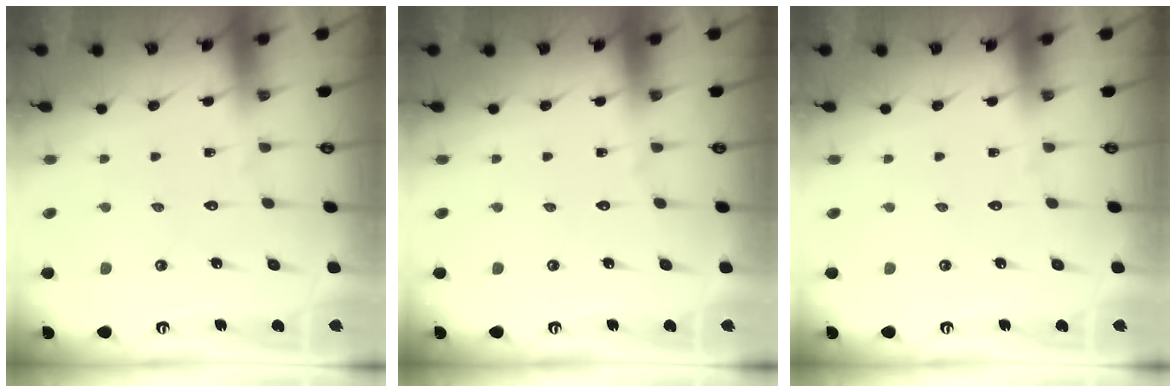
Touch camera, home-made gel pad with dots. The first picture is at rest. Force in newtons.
{"total": 0.0}
{"total": 0.0}